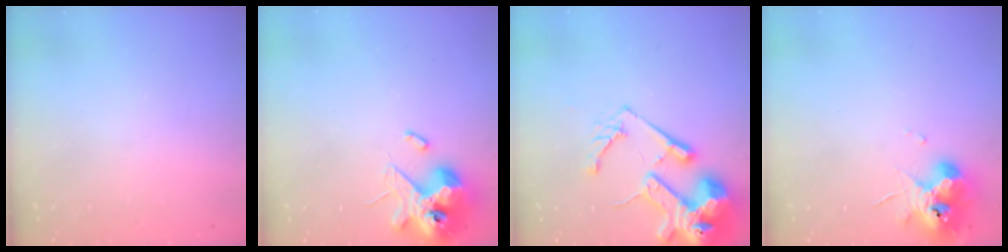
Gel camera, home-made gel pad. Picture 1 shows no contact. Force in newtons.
{"total": 13.7, "press": 13.5, "slide": 2.3}
{"total": 21.6, "press": 21.5, "slide": 2.7}
{"total": 9.9, "press": 9.8, "slide": 1.2}